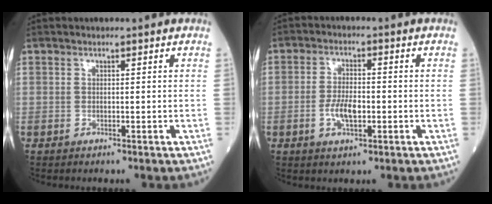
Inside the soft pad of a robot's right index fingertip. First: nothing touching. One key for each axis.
{"total": 4.8, "fx": -1.2, "fy": 1.8, "fz": 4.2, "tx": -0.085, "ty": 0.000, "tz": -0.022}